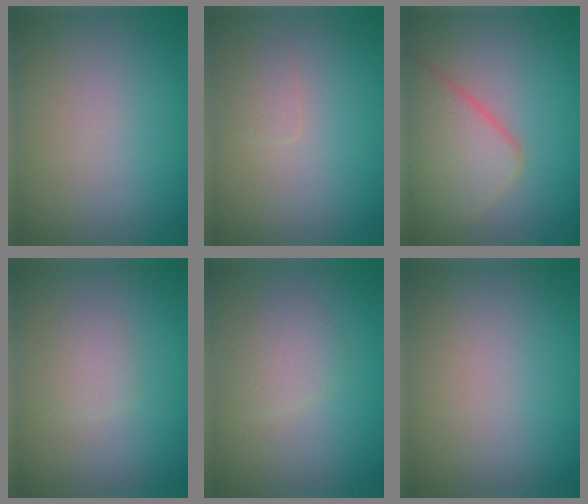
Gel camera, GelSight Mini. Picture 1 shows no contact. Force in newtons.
{"total": 1.0, "press": 1.0, "slide": 0.1}
{"total": 5.4, "press": 5.4, "slide": 0.4}
{"total": 1.6, "press": 1.6, "slide": 0.1}
{"total": 1.9, "press": 1.9, "slide": 0.1}
{"total": 0.0}